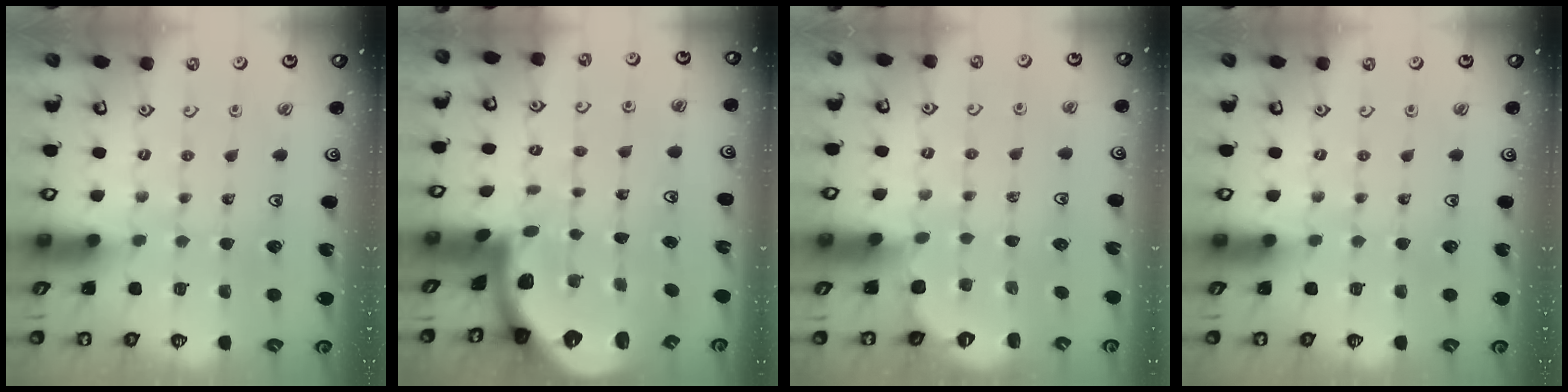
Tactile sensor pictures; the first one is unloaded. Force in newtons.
{"total": 2.8, "press": 2.7, "slide": 0.6}
{"total": 2.9, "press": 2.8, "slide": 0.9}
{"total": 0.0}